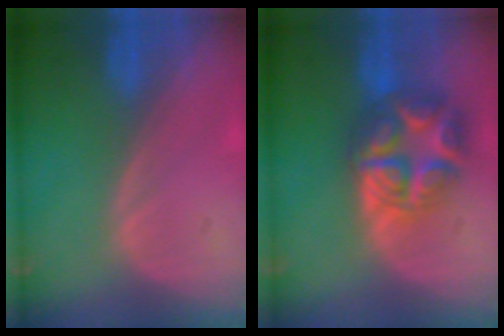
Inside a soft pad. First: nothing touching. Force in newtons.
{"total": 8.9, "press": 8.9, "slide": 0.5}